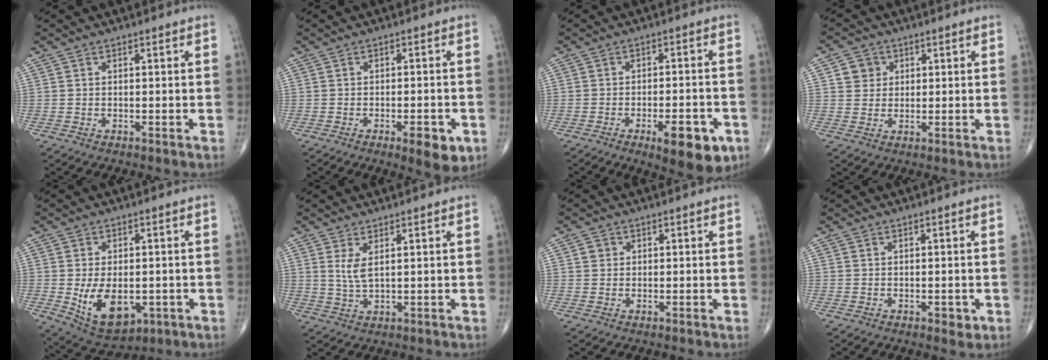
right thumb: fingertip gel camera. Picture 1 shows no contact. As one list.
[{"total": 6.4, "force": [-2.7, 2.2, 5.4], "torque": [-0.065, 0.001, -0.031]}, {"total": 10.7, "force": [-4.8, 3.8, 8.8], "torque": [-0.106, 0.014, -0.060]}, {"total": 4.0, "force": [1.3, 3.7, 1.0], "torque": [0.005, -0.002, 0.018]}, {"total": 11.5, "force": [-2.3, 7.0, 8.9], "torque": [-0.128, -0.007, -0.015]}, {"total": 3.5, "force": [1.3, 1.1, 3.0], "torque": [-0.062, -0.010, 0.034]}, {"total": 1.4, "force": [0.4, 1.3, 0.4], "torque": [0.000, 0.000, 0.003]}, {"total": 1.8, "force": [-0.4, 1.0, 1.4], "torque": [-0.009, -0.001, -0.005]}]